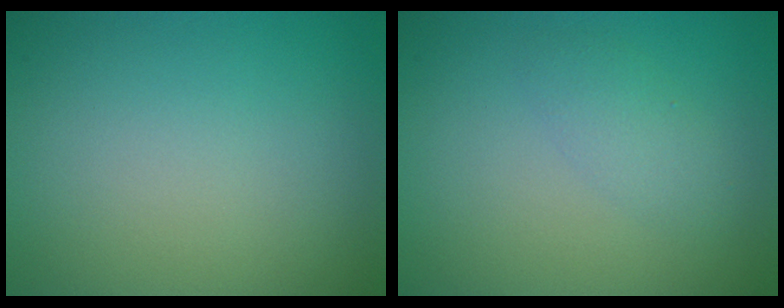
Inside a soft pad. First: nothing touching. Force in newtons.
{"total": 0.7, "press": 0.7, "slide": 0.1}